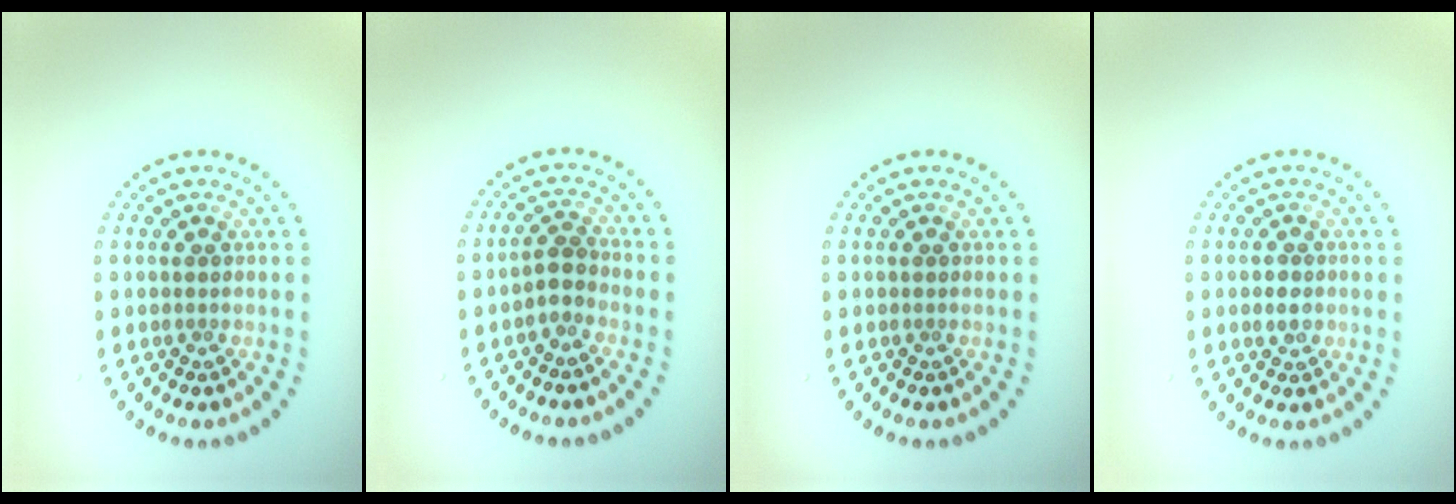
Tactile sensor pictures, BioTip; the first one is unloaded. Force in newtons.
{"total": 1.8, "press": 1.4, "slide": 1.1}
{"total": 0.0}
{"total": 1.2, "press": 1.1, "slide": 0.4}